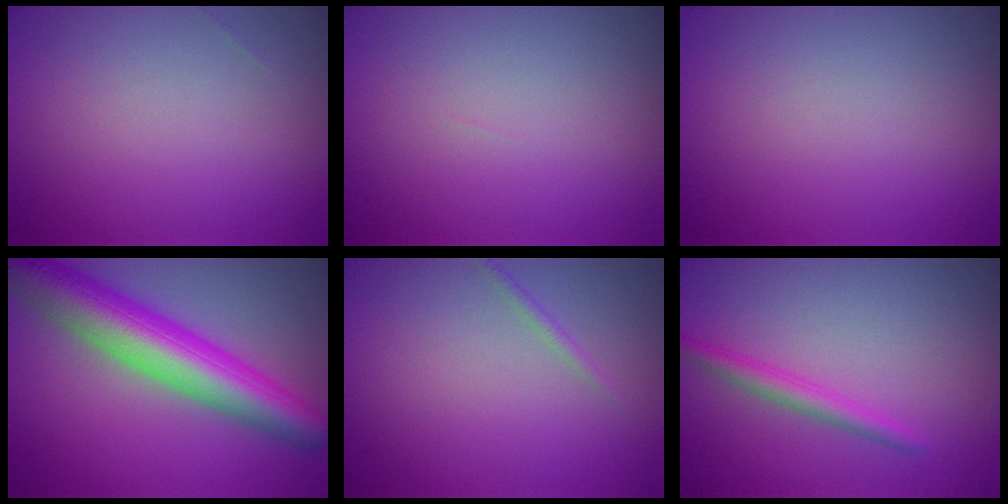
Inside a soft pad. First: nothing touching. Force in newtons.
{"total": 0.0}
{"total": 0.0}
{"total": 9.3, "press": 9.3, "slide": 0.4}
{"total": 0.7, "press": 0.7, "slide": 0.1}
{"total": 2.0, "press": 2.0, "slide": 0.1}